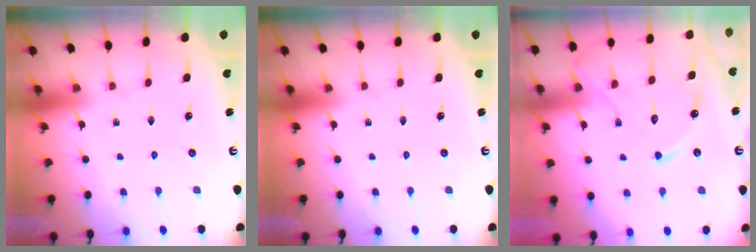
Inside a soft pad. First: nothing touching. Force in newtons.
{"total": 0.0}
{"total": 13.8, "press": 13.8, "slide": 1.2}